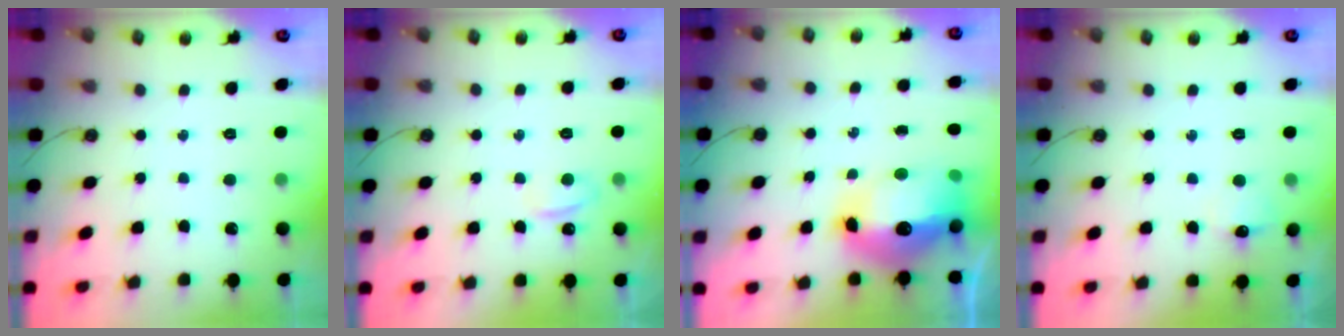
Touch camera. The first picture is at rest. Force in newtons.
{"total": 4.1, "press": 4.1, "slide": 0.6}
{"total": 17.7, "press": 17.7, "slide": 1.7}
{"total": 7.1, "press": 7.0, "slide": 0.9}